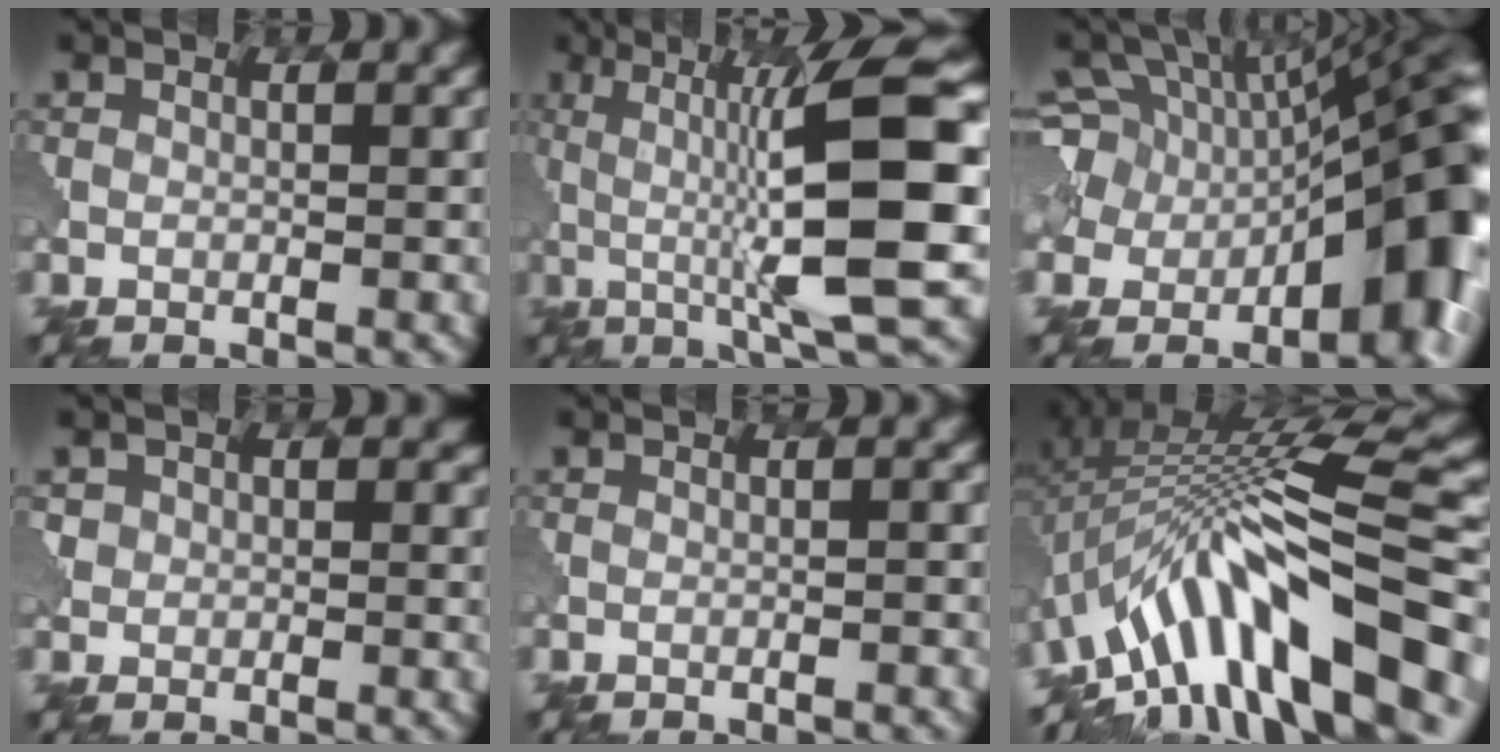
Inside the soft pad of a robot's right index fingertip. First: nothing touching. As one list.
[{"total": 11.4, "force": [-0.5, 1.8, 11.3], "torque": [-0.178, 0.009, 0.007]}, {"total": 13.0, "force": [-3.4, 7.9, 9.8], "torque": [-0.131, 0.007, -0.049]}, {"total": 3.4, "force": [1.5, 2.8, 1.3], "torque": [-0.026, 0.003, 0.036]}, {"total": 1.0, "force": [0.0, 0.5, 0.9], "torque": [0.007, 0.005, -0.016]}, {"total": 12.4, "force": [-5.5, 3.2, 10.6], "torque": [-0.173, 0.033, -0.072]}]